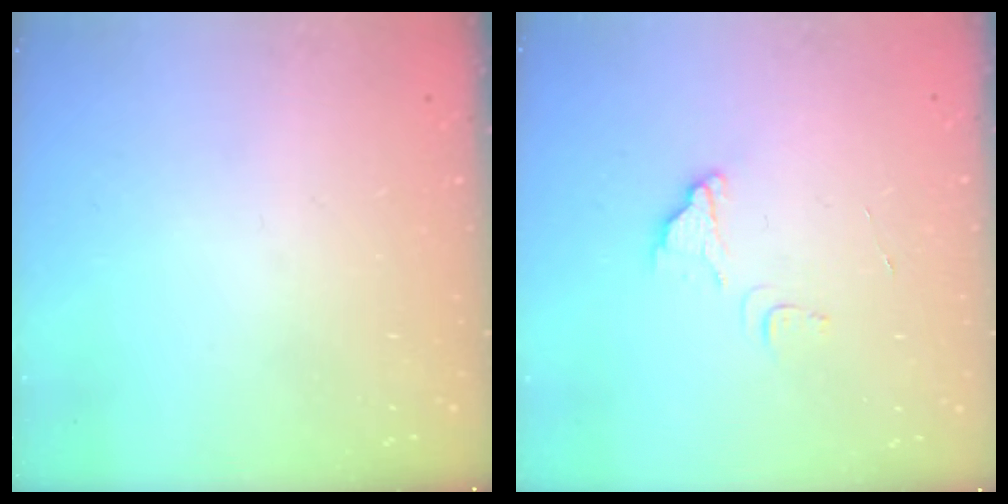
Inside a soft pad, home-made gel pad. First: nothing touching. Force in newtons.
{"total": 5.8, "press": 5.8, "slide": 0.5}